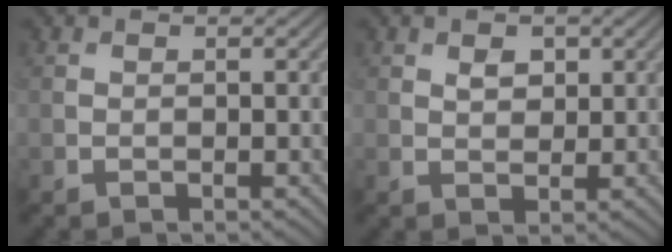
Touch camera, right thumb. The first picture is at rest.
{"total": 1.9, "force": [0.8, 1.3, 1.2], "torque": [-0.020, -0.005, 0.016]}